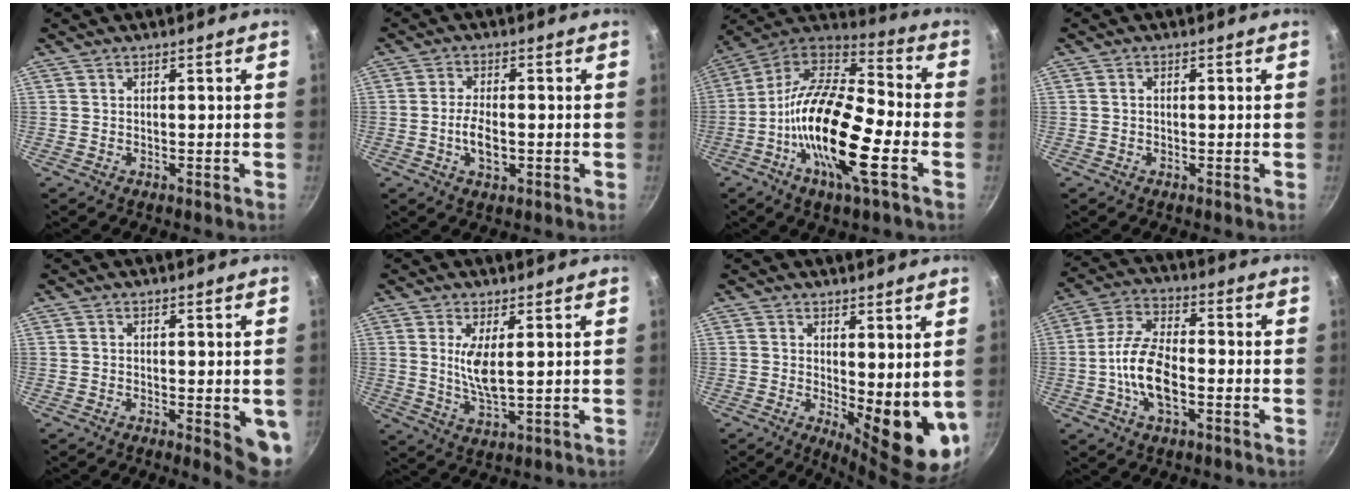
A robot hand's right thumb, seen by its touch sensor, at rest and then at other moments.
{"total": 4.8, "force": [-0.9, 2.3, 4.1], "torque": [-0.081, 0.007, -0.020]}
{"total": 22.3, "force": [-6.4, 7.6, 19.9], "torque": [-0.364, 0.036, -0.143]}
{"total": 0.6, "force": [-0.1, 0.5, 0.2], "torque": [-0.004, 0.006, -0.003]}
{"total": 5.1, "force": [-0.8, 1.8, 4.7], "torque": [-0.047, -0.005, -0.009]}
{"total": 5.9, "force": [1.4, 1.7, 5.5], "torque": [-0.110, -0.021, 0.032]}
{"total": 11.2, "force": [1.2, 4.4, 10.2], "torque": [-0.111, -0.027, 0.027]}
{"total": 11.1, "force": [-2.6, 5.3, 9.4], "torque": [-0.178, 0.030, -0.062]}